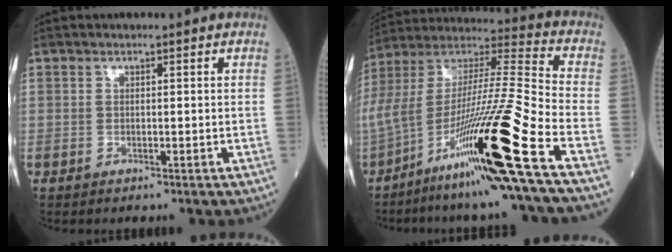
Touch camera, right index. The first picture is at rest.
{"total": 25.3, "force": [-13.2, -1.5, 21.5], "torque": [-0.400, -0.031, -0.240]}